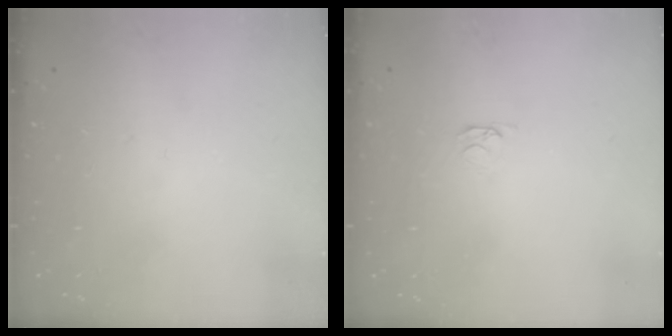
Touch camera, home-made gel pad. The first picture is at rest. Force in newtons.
{"total": 2.1, "press": 2.0, "slide": 0.3}